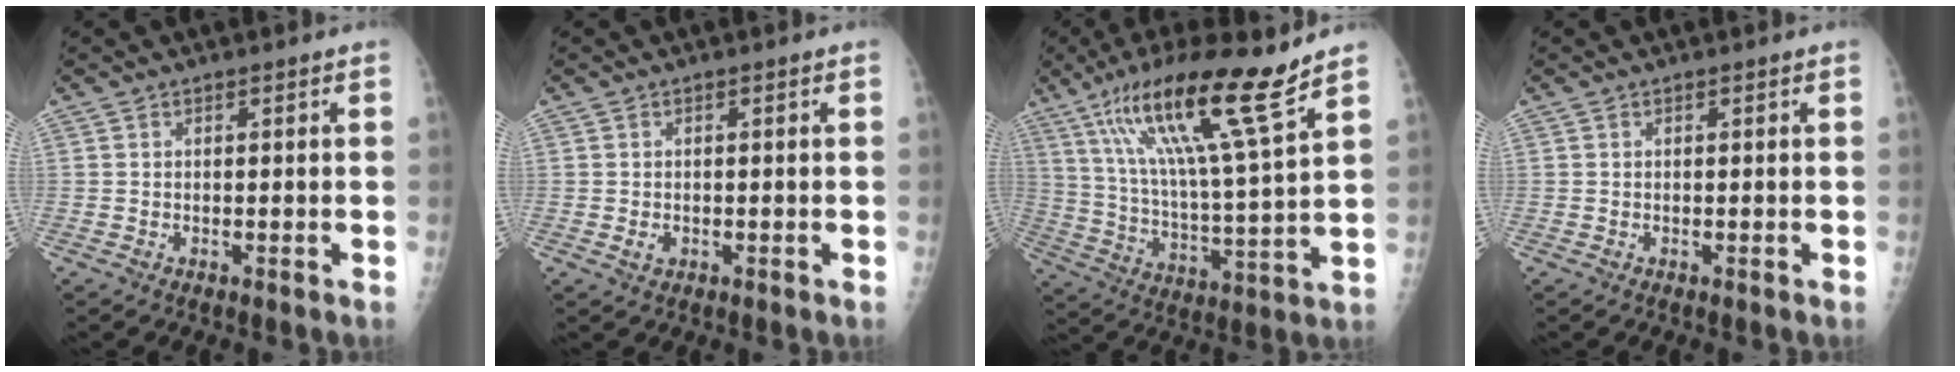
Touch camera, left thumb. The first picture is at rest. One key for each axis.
{"total": 1.4, "fx": -0.4, "fy": 1.1, "fz": 0.9, "tx": -0.011, "ty": -0.001, "tz": -0.004}
{"total": 19.7, "fx": 12.5, "fy": 1.0, "fz": 15.2, "tx": -0.257, "ty": -0.050, "tz": 0.220}
{"total": 0.0}